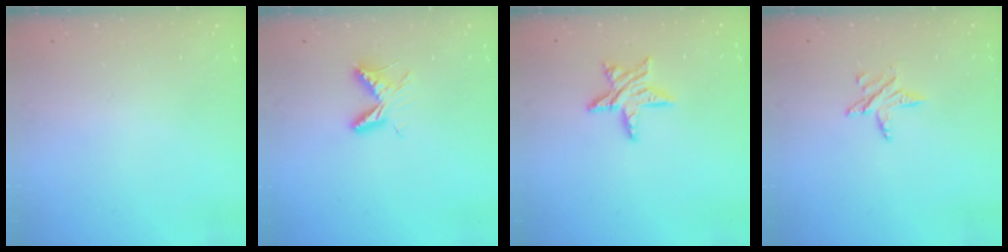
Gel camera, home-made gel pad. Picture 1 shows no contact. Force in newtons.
{"total": 7.1, "press": 7.0, "slide": 0.7}
{"total": 10.6, "press": 10.6, "slide": 0.8}
{"total": 5.5, "press": 5.5, "slide": 0.6}